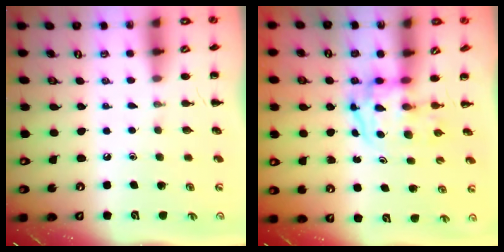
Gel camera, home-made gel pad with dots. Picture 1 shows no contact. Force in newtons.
{"total": 3.8, "press": 3.8, "slide": 0.6}